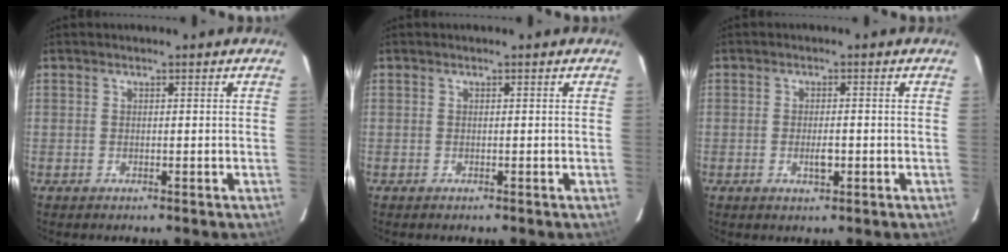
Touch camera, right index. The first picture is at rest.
{"total": 0.0}
{"total": 2.4, "force": [-0.7, 0.7, 2.2], "torque": [-0.042, 0.000, -0.009]}